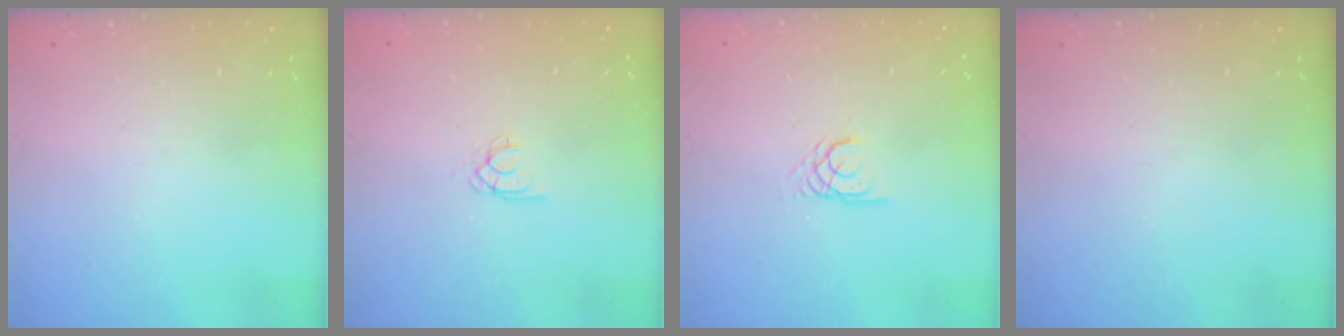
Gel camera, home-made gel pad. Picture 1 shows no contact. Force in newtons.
{"total": 1.7, "press": 1.7, "slide": 0.1}
{"total": 2.2, "press": 2.2, "slide": 0.1}
{"total": 0.0}